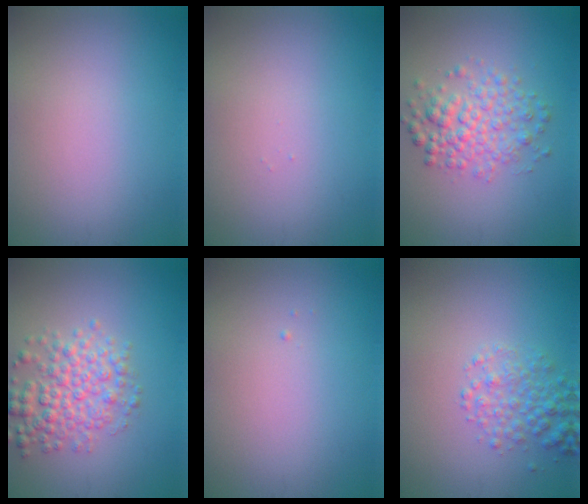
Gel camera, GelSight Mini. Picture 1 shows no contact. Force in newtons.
{"total": 0.0}
{"total": 3.9, "press": 3.9, "slide": 0.1}
{"total": 4.4, "press": 4.4, "slide": 0.1}
{"total": 0.0}
{"total": 2.9, "press": 2.9, "slide": 0.2}